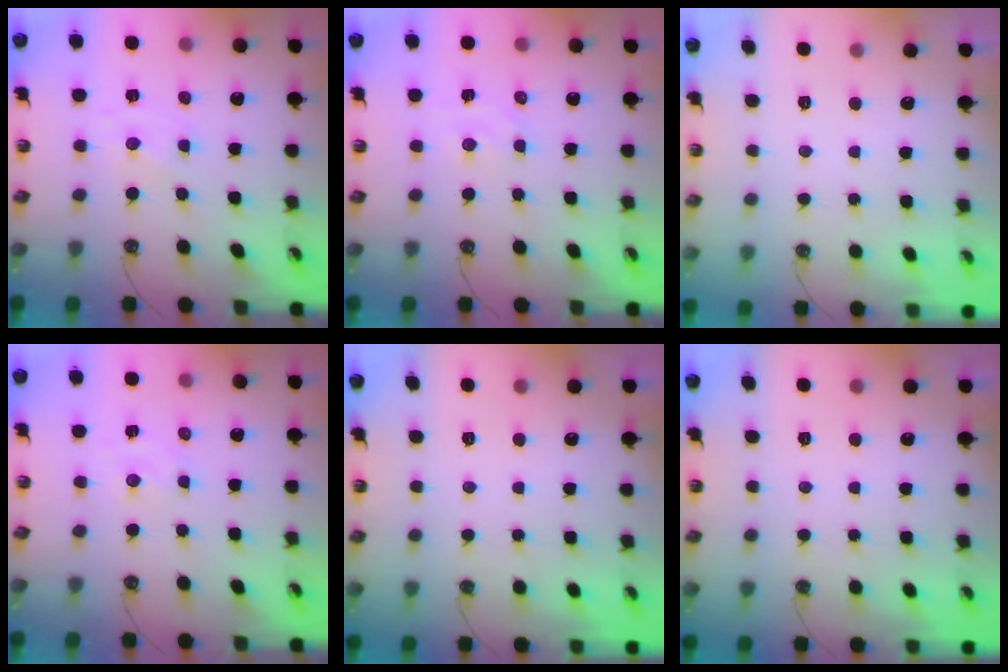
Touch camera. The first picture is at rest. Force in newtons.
{"total": 2.6, "press": 2.6, "slide": 0.3}
{"total": 0.0}
{"total": 1.7, "press": 1.6, "slide": 0.3}
{"total": 0.0}
{"total": 0.0}